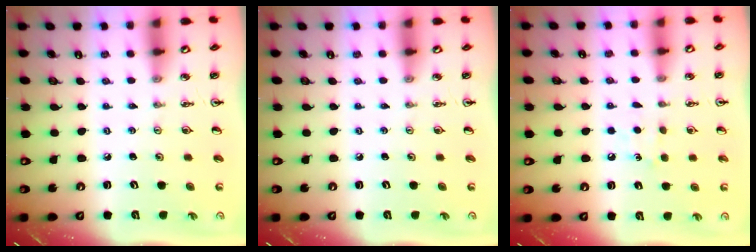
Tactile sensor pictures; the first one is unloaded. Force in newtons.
{"total": 0.0}
{"total": 6.7, "press": 6.7, "slide": 0.8}